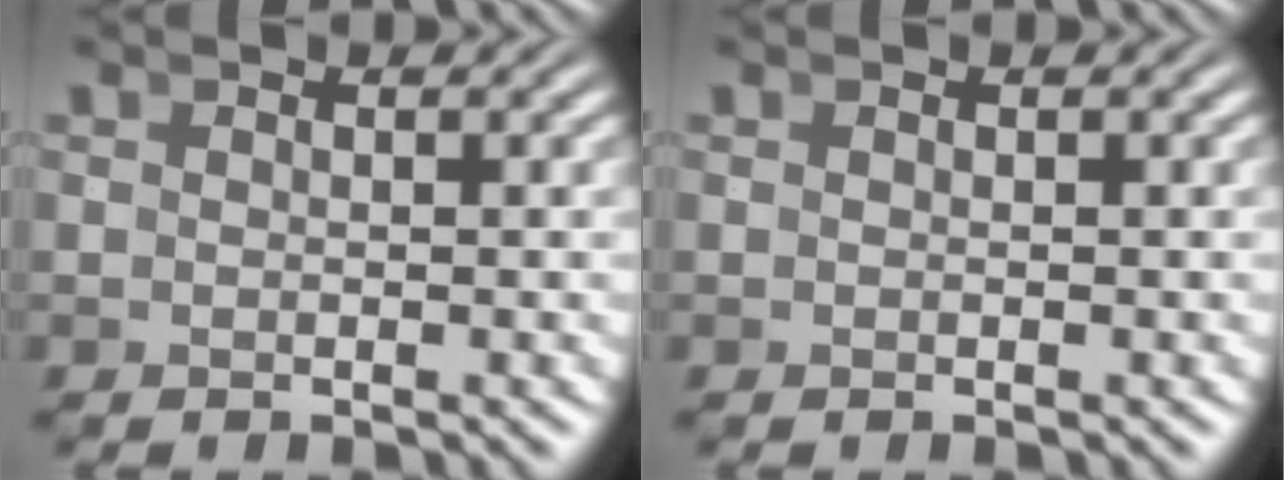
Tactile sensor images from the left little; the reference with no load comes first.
{"total": 0.0}